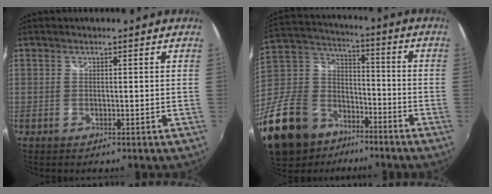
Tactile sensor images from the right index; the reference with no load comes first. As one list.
[{"total": 27.7, "force": [-17.4, 16.9, 13.2], "torque": [-0.323, 0.020, -0.284]}]